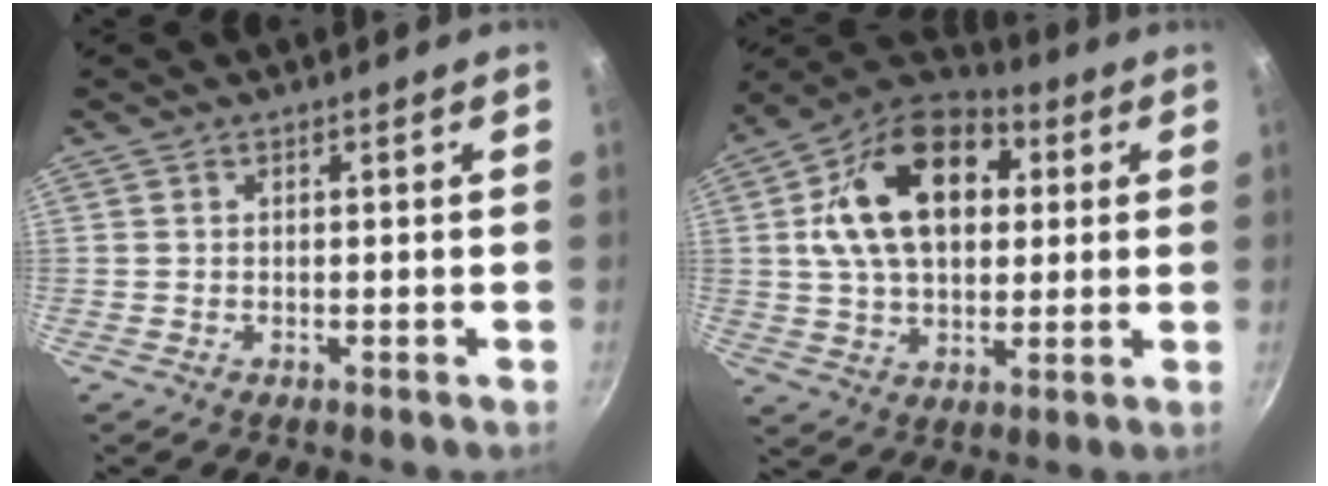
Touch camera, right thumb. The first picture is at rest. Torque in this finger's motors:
{"motor_torque": [0.79, 4.17, 1.96, 0.09, 0.60]}